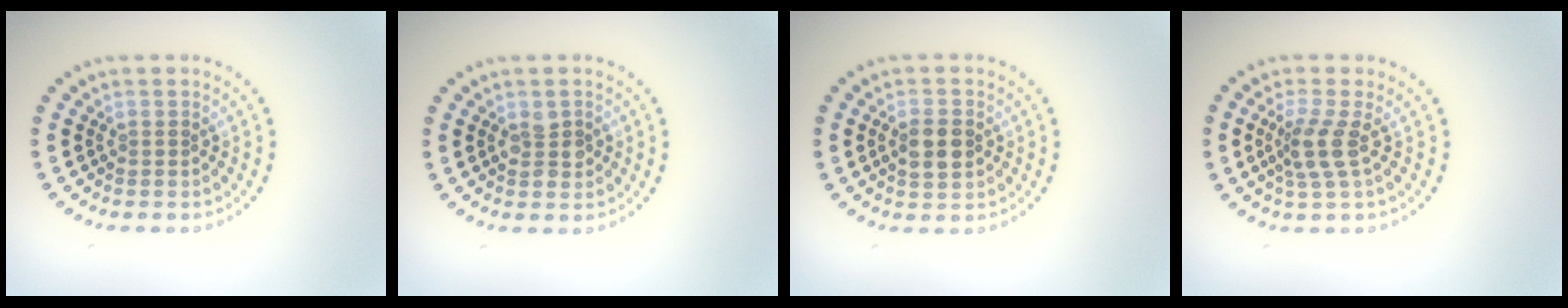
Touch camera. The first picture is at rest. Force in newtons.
{"total": 2.0, "press": 2.0, "slide": 0.2}
{"total": 2.7, "press": 2.7, "slide": 0.1}
{"total": 2.6, "press": 2.0, "slide": 1.7}